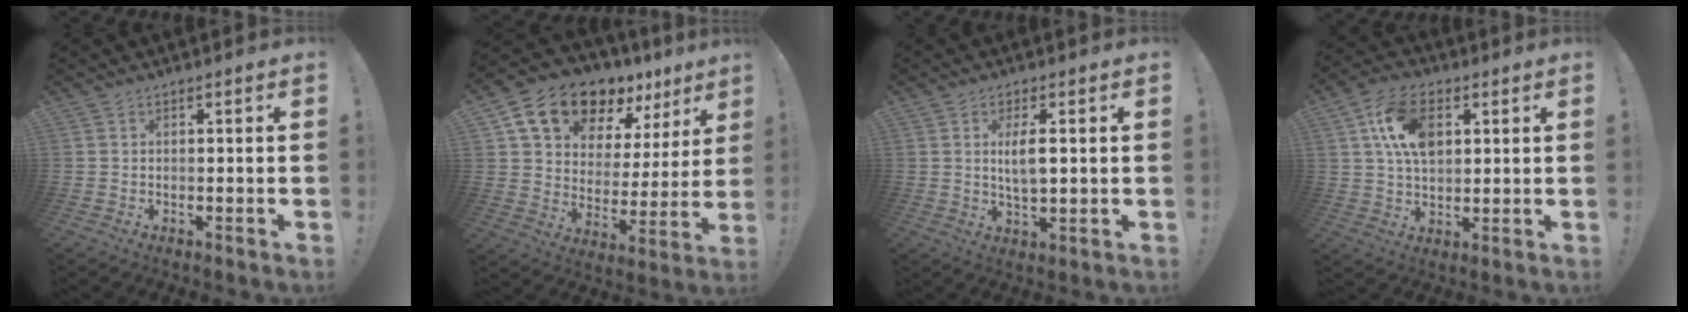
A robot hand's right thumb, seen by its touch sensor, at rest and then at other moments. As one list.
[{"total": 16.0, "force": [11.9, 8.3, 6.7], "torque": [-0.114, -0.083, 0.219]}, {"total": 6.1, "force": [1.1, 2.1, 5.7], "torque": [-0.091, -0.010, 0.012]}, {"total": 13.6, "force": [4.3, 8.6, 9.6], "torque": [-0.163, 0.008, 0.083]}]